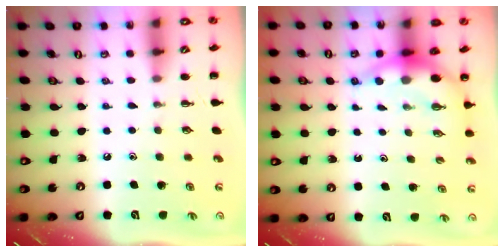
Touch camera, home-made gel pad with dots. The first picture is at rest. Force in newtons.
{"total": 7.2, "press": 7.1, "slide": 1.1}